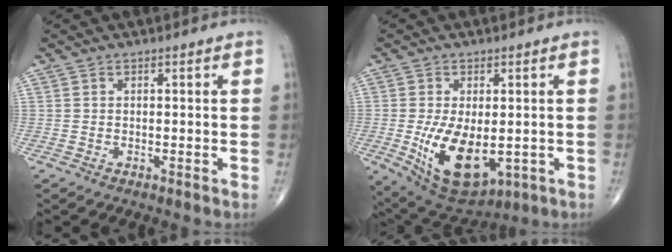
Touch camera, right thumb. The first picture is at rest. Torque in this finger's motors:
{"motor_torque": [4.12, 0.89, 1.59, -0.10, 0.50]}